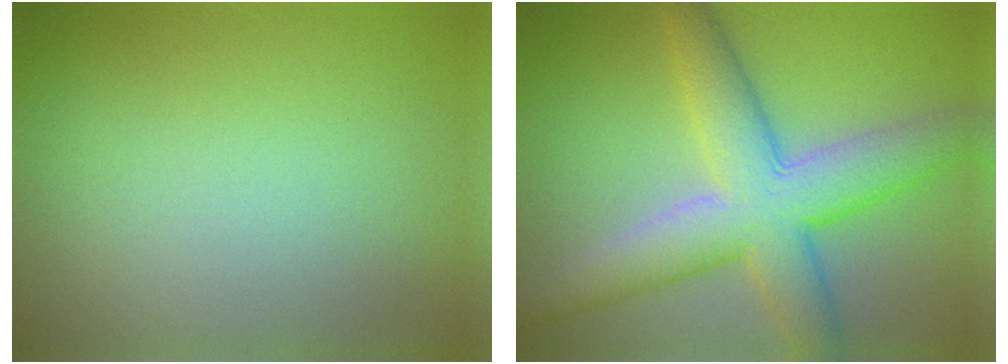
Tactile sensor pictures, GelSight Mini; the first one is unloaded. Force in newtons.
{"total": 8.4, "press": 8.4, "slide": 0.3}